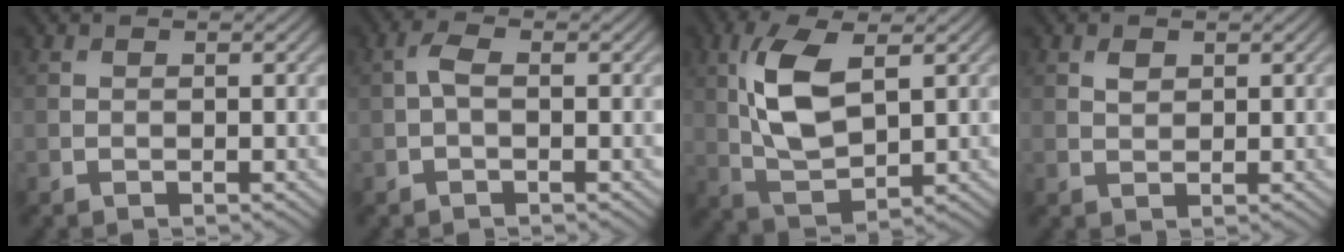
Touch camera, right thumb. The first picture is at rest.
{"total": 1.8, "force": [-0.1, 0.8, 1.6], "torque": [-0.038, 0.008, -0.006]}
{"total": 9.2, "force": [2.4, 4.2, 7.8], "torque": [-0.176, 0.001, 0.046]}
{"total": 1.2, "force": [0.7, 0.8, 0.6], "torque": [-0.012, -0.001, 0.015]}